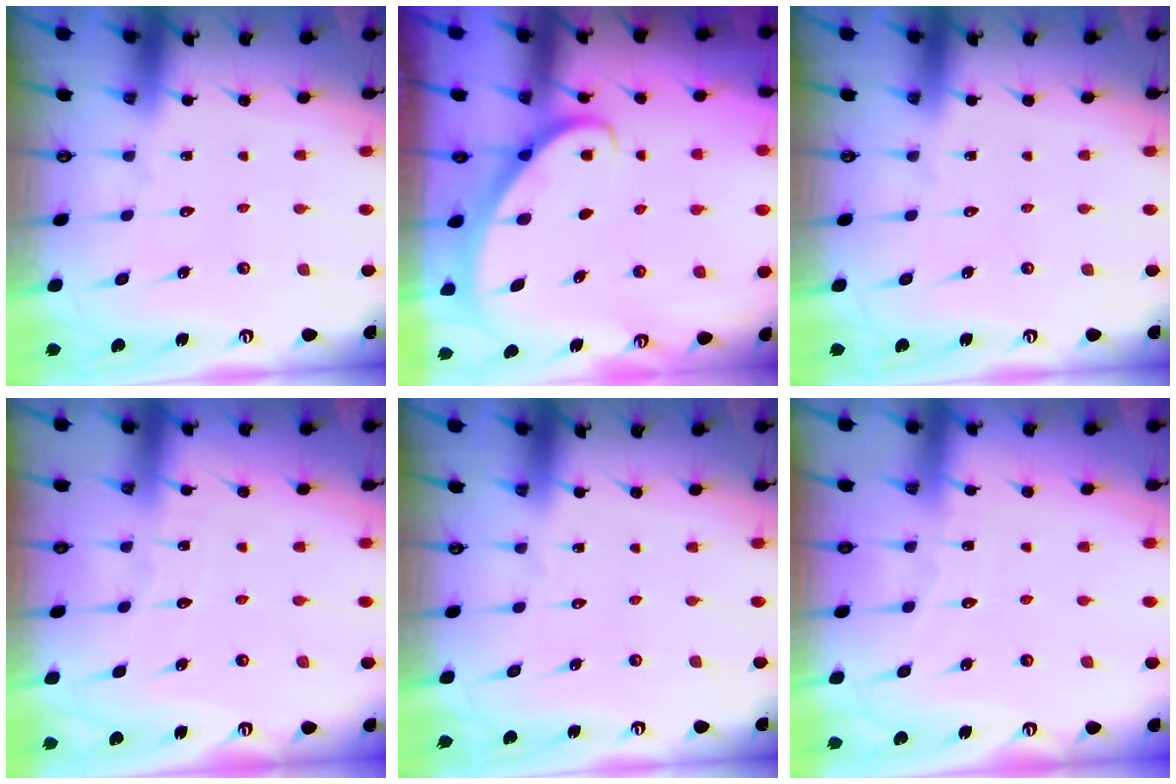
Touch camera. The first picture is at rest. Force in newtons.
{"total": 2.8, "press": 2.8, "slide": 0.2}
{"total": 0.0}
{"total": 2.6, "press": 2.6, "slide": 0.2}
{"total": 0.0}
{"total": 3.2, "press": 3.2, "slide": 0.4}